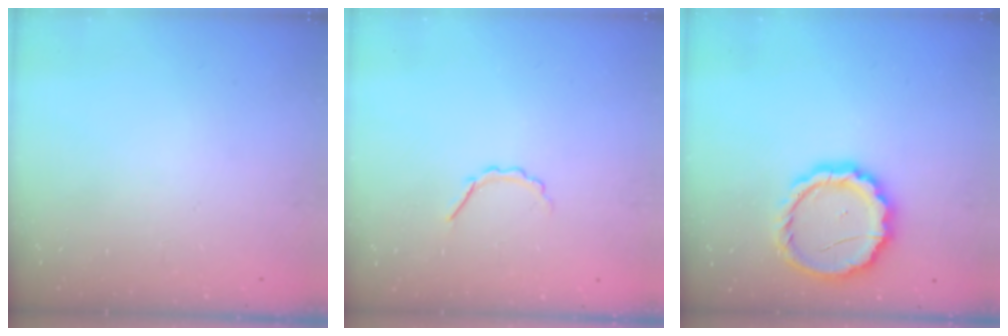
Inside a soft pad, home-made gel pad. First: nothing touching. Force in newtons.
{"total": 3.2, "press": 3.1, "slide": 1.0}
{"total": 12.1, "press": 12.0, "slide": 1.5}